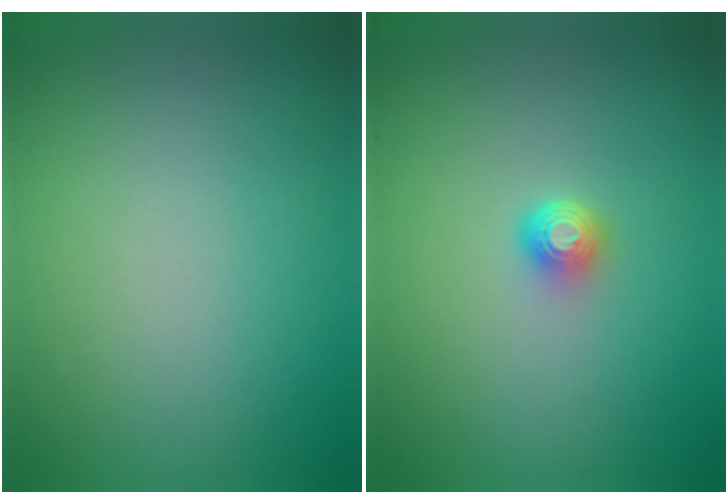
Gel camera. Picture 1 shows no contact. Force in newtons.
{"total": 1.6, "press": 1.3, "slide": 1.1}